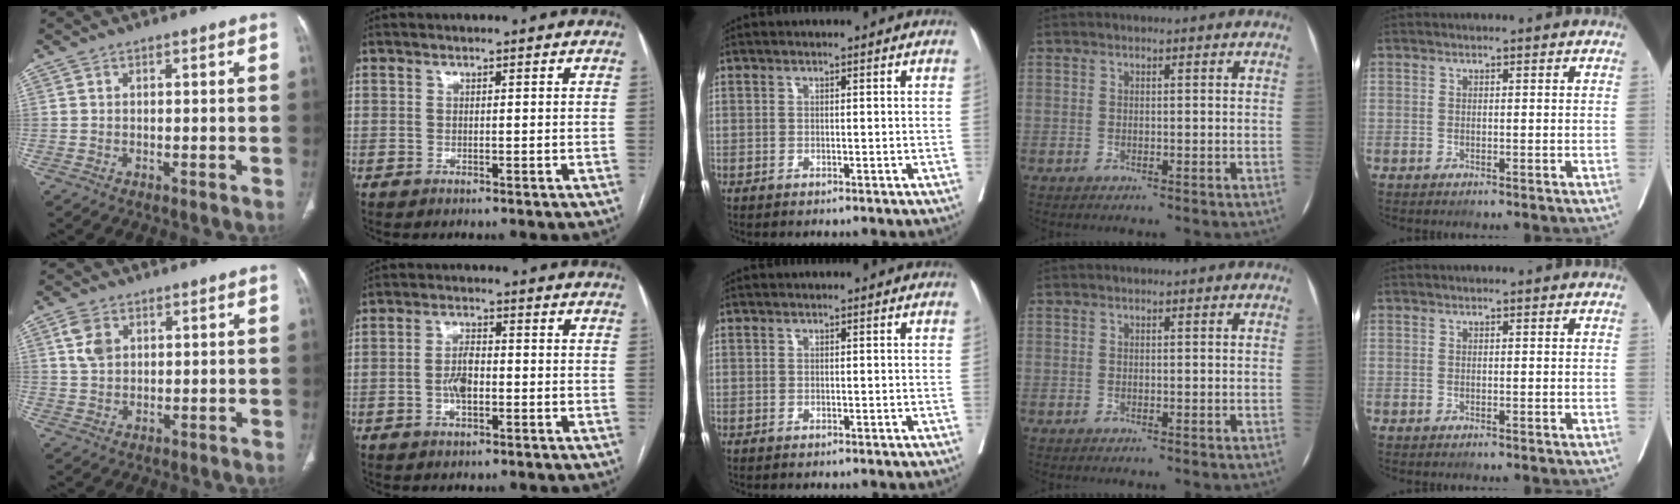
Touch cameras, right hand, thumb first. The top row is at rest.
{"thumb": {"total": 4.7, "force": [1.8, 3.3, 2.8], "torque": [-0.049, 0.000, 0.039]}, "index": {"total": 4.0, "force": [-0.9, 1.8, 3.5], "torque": [-0.068, 0.006, -0.016]}}